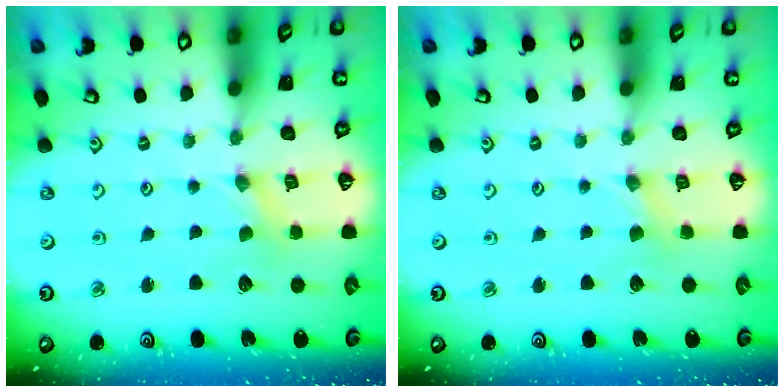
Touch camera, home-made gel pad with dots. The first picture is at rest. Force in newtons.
{"total": 2.1, "press": 2.0, "slide": 0.3}